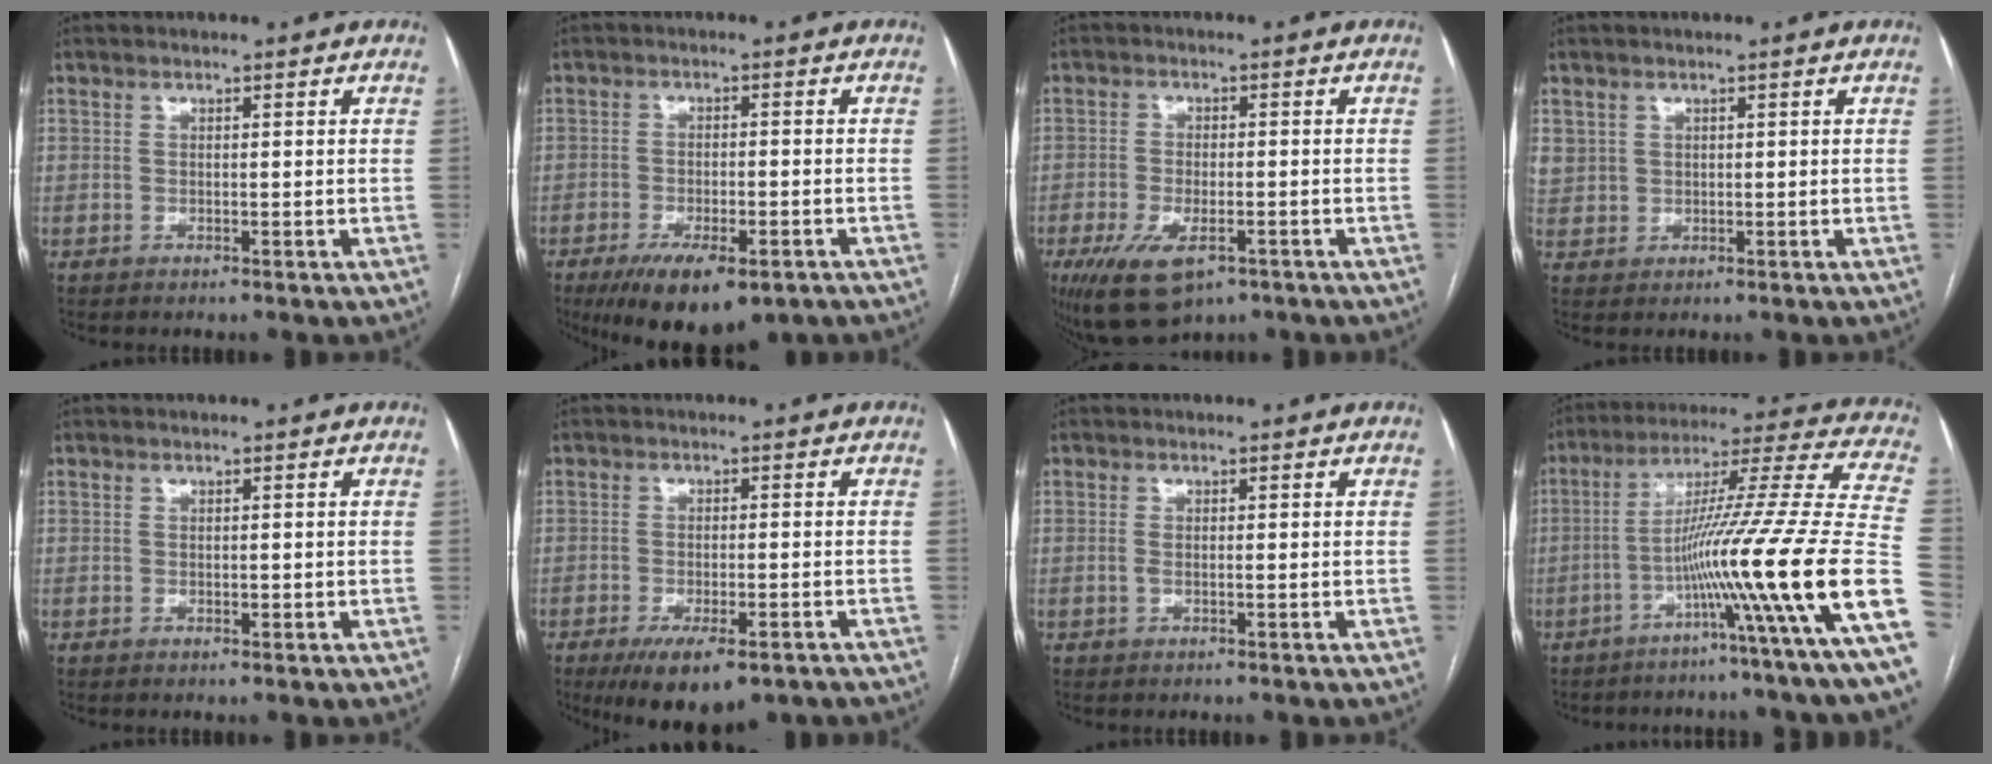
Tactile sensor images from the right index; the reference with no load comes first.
{"total": 11.3, "force": [-7.3, 3.8, 7.8], "torque": [-0.122, -0.015, -0.106]}
{"total": 9.0, "force": [-4.9, 4.0, 6.3], "torque": [-0.114, -0.012, -0.075]}
{"total": 3.2, "force": [1.3, 2.9, 0.5], "torque": [-0.007, 0.011, 0.034]}
{"total": 0.5, "force": [-0.1, 0.3, 0.4], "torque": [-0.006, 0.000, 0.000]}
{"total": 10.3, "force": [-7.0, 3.1, 6.9], "torque": [-0.102, -0.015, -0.100]}
{"total": 0.8, "force": [-0.1, 0.2, 0.7], "torque": [-0.018, -0.001, 0.000]}
{"total": 27.9, "force": [-7.8, -1.4, 26.7], "torque": [-0.366, -0.017, -0.140]}